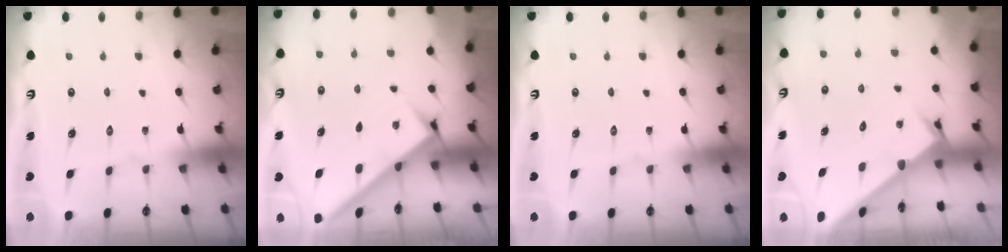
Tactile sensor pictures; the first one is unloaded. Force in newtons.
{"total": 2.8, "press": 2.8, "slide": 0.4}
{"total": 0.0}
{"total": 2.4, "press": 2.4, "slide": 0.3}